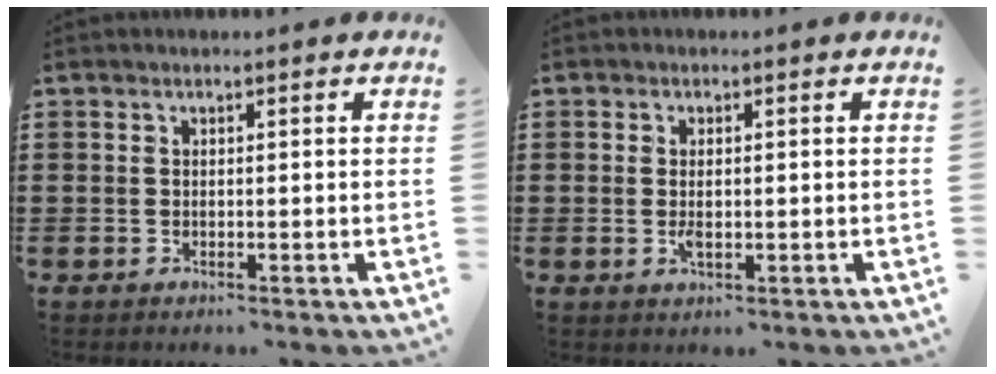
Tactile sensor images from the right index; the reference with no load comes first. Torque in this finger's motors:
{"motor_torque": [-0.06, 0.02, 0.08, 0.01]}